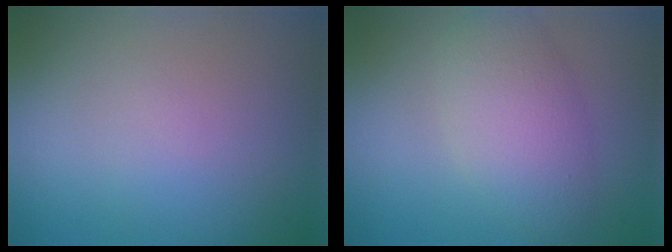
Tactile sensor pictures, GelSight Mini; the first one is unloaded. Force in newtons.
{"total": 4.5, "press": 4.5, "slide": 0.2}